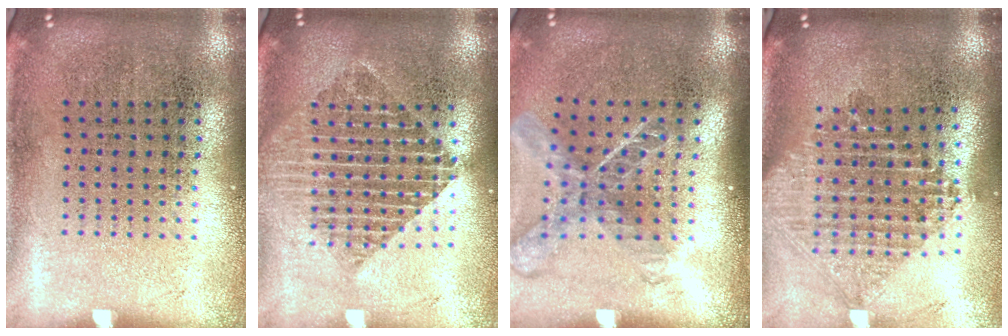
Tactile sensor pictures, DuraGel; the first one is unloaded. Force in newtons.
{"total": 2.0, "press": 1.6, "slide": 1.2}
{"total": 1.9, "press": 1.4, "slide": 1.3}
{"total": 2.2, "press": 1.7, "slide": 1.4}